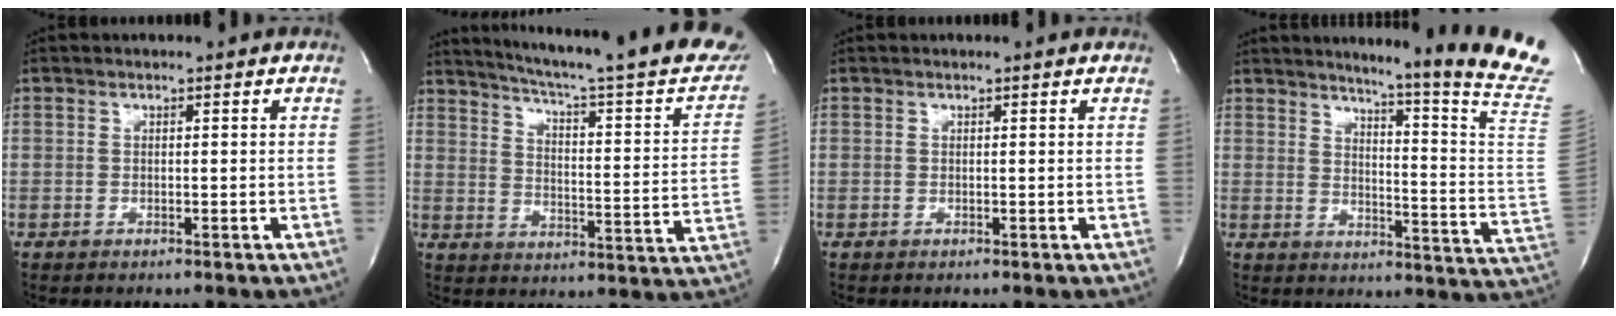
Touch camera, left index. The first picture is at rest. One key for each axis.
{"total": 27.9, "fx": 23.7, "fy": 2.0, "fz": 14.6, "tx": -0.215, "ty": -0.063, "tz": 0.293}
{"total": 1.6, "fx": 1.5, "fy": 0.1, "fz": 0.4, "tx": -0.014, "ty": 0.010, "tz": 0.015}
{"total": 21.4, "fx": 18.2, "fy": -3.0, "fz": 10.8, "tx": -0.155, "ty": -0.130, "tz": 0.216}